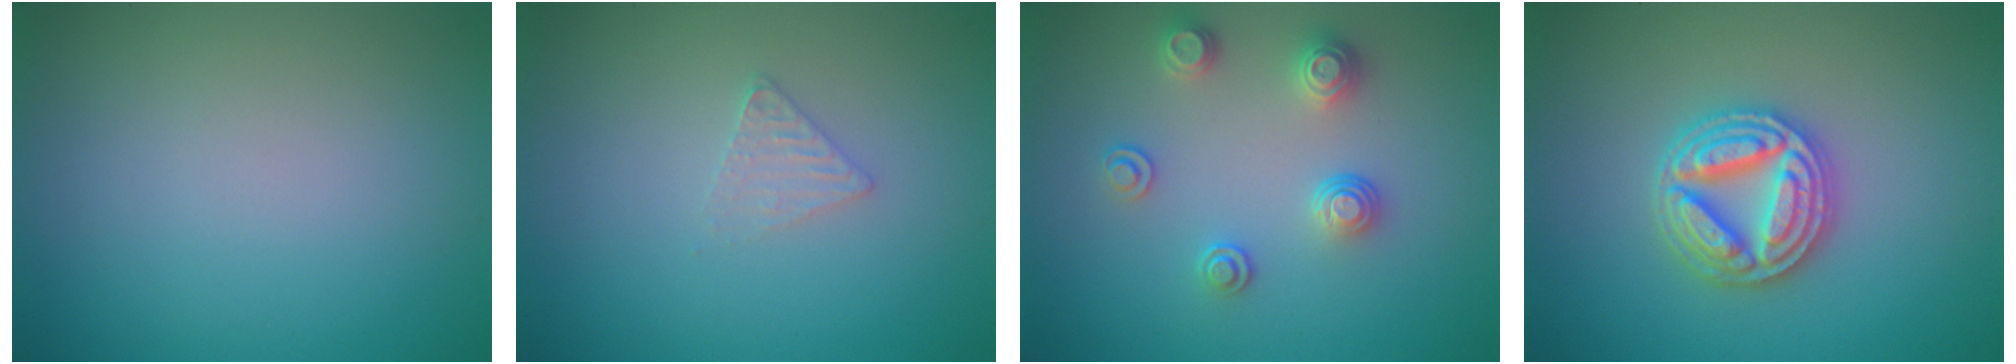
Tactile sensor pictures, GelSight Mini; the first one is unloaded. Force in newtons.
{"total": 1.4, "press": 1.3, "slide": 0.2}
{"total": 2.6, "press": 2.6, "slide": 0.6}
{"total": 4.9, "press": 4.9, "slide": 0.8}